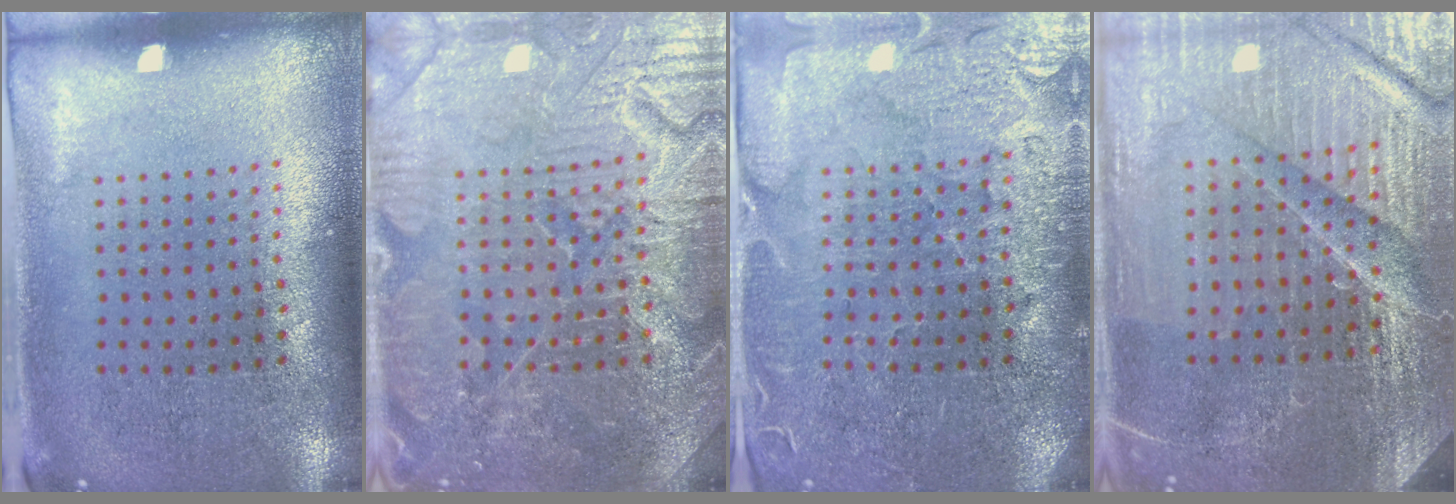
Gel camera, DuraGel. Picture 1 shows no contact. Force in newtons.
{"total": 4.7, "press": 4.7, "slide": 0.6}
{"total": 3.5, "press": 3.3, "slide": 1.2}
{"total": 5.5, "press": 5.1, "slide": 2.1}